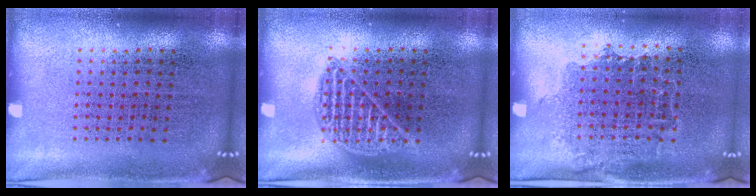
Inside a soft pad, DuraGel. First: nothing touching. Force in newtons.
{"total": 0.9, "press": 0.9, "slide": 0.1}
{"total": 1.1, "press": 0.9, "slide": 0.5}